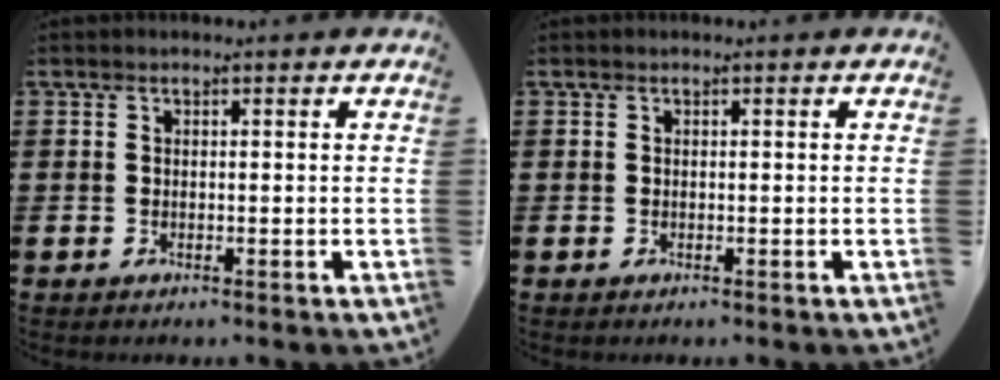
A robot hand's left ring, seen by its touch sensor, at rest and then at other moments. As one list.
[{"total": 0.0}]